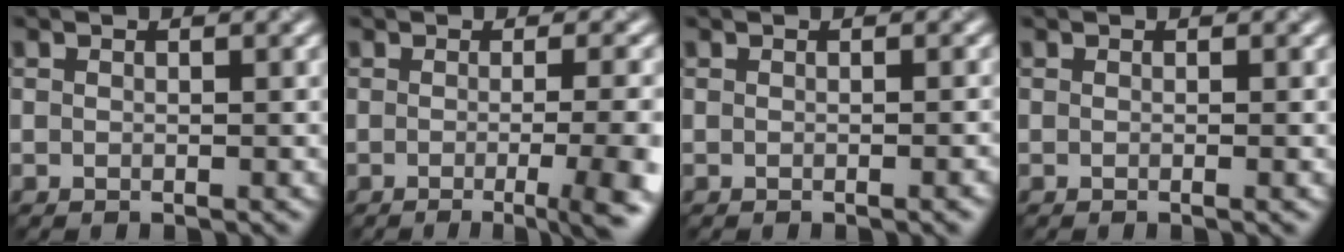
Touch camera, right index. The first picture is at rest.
{"total": 8.5, "force": [-2.3, 2.7, 7.8], "torque": [-0.073, -0.017, -0.023]}
{"total": 1.4, "force": [-0.5, 0.3, 1.2], "torque": [-0.008, 0.001, -0.010]}
{"total": 0.8, "force": [-0.3, 0.2, 0.8], "torque": [-0.007, -0.004, -0.008]}